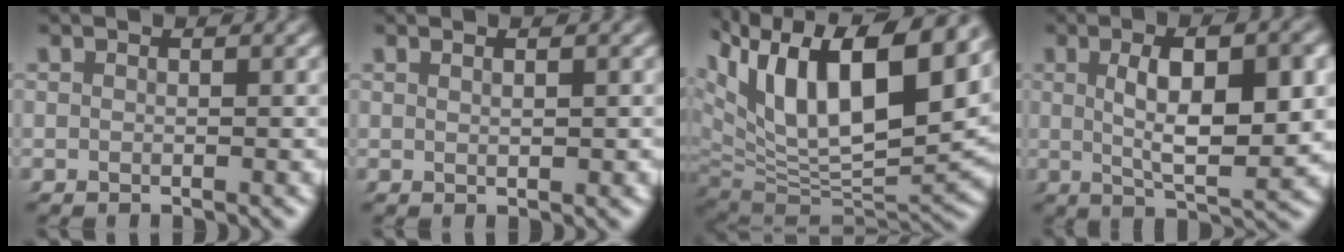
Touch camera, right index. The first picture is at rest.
{"total": 0.8, "force": [0.4, -0.1, 0.7], "torque": [-0.009, -0.002, 0.010]}
{"total": 16.4, "force": [3.2, 10.3, 12.4], "torque": [-0.223, -0.024, 0.057]}
{"total": 6.5, "force": [0.9, 1.8, 6.2], "torque": [-0.099, -0.007, 0.017]}